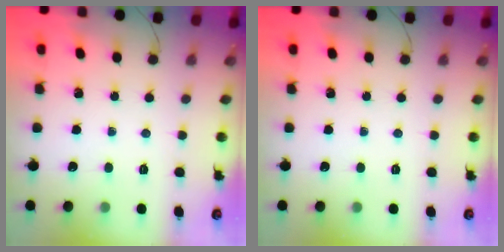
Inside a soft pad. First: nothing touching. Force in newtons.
{"total": 0.0}